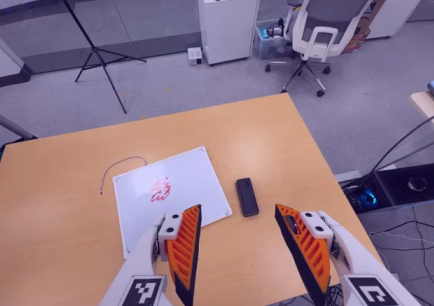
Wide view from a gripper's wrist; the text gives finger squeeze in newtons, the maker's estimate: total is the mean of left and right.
{"total": 0.0}